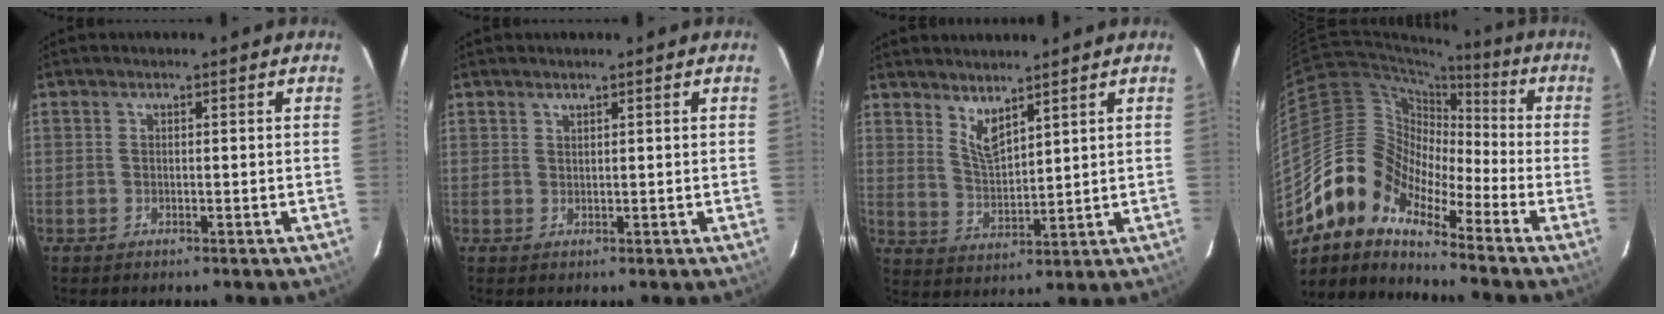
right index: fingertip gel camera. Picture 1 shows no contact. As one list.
[{"total": 0.6, "force": [0.6, 0.1, 0.2], "torque": [-0.004, 0.000, 0.011]}, {"total": 5.4, "force": [4.1, 1.4, 3.2], "torque": [-0.059, -0.011, 0.079]}, {"total": 13.4, "force": [-9.8, 6.2, 6.7], "torque": [-0.106, 0.011, -0.214]}]